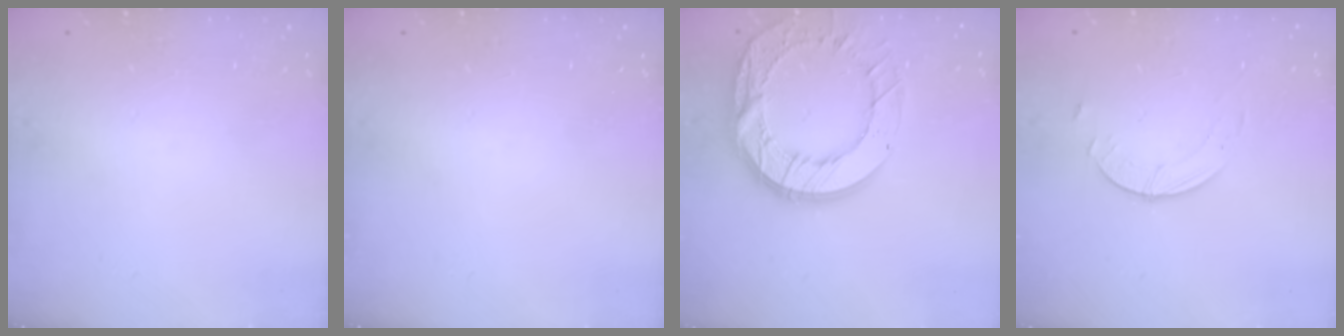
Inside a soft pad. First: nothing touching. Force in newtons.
{"total": 0.0}
{"total": 19.8, "press": 19.7, "slide": 1.7}
{"total": 2.5, "press": 2.5, "slide": 0.3}